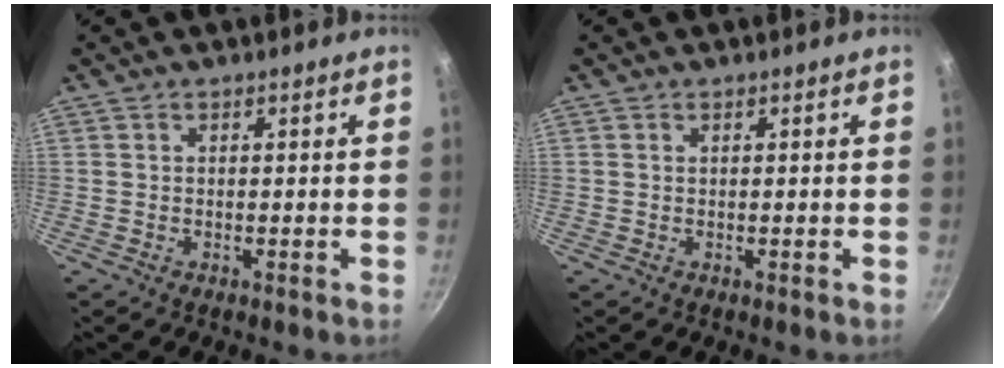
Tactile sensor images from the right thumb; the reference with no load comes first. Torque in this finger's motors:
{"motor_torque": [0.18, -0.03, 0.27, 0.04, 0.00]}